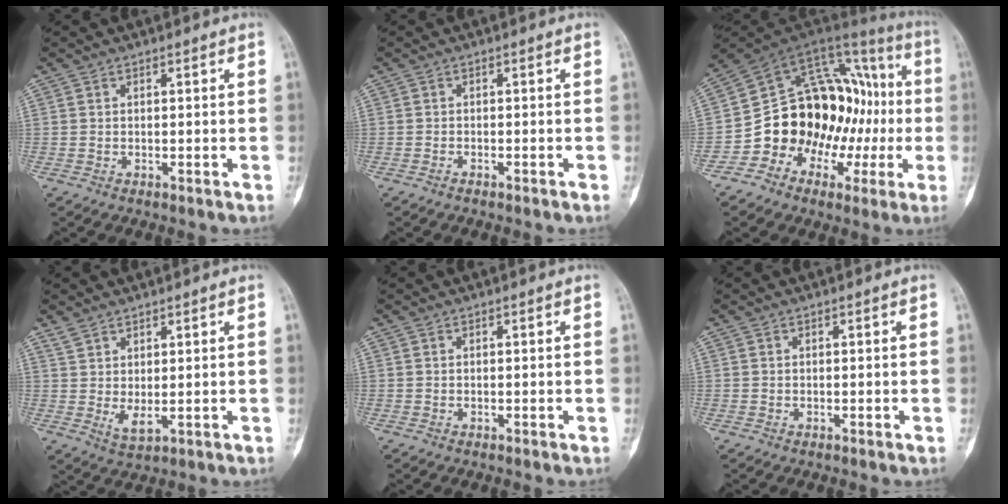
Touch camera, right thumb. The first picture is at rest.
{"total": 0.6, "force": [-0.6, 0.1, 0.3], "torque": [-0.009, 0.001, -0.009]}
{"total": 23.1, "force": [-4.4, 16.5, 15.5], "torque": [-0.169, 0.097, -0.060]}
{"total": 3.9, "force": [1.5, 1.8, 3.2], "torque": [-0.065, -0.010, 0.040]}
{"total": 0.0}
{"total": 0.0}